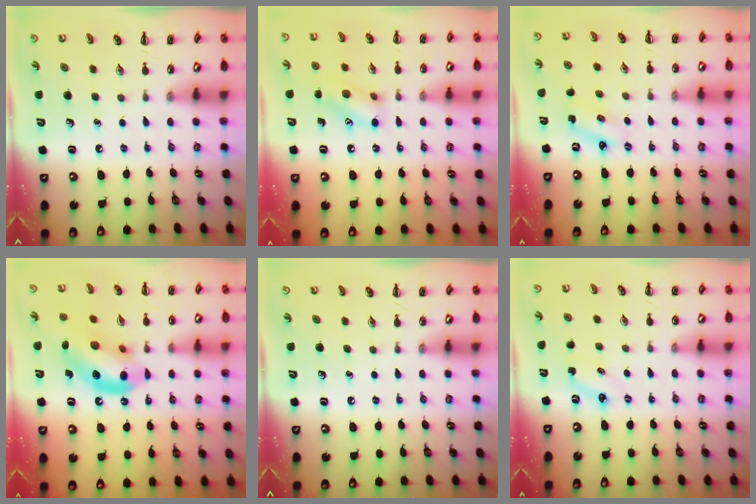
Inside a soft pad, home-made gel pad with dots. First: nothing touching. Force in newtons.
{"total": 11.1, "press": 11.0, "slide": 1.0}
{"total": 2.0, "press": 1.9, "slide": 0.6}
{"total": 14.8, "press": 14.4, "slide": 3.4}
{"total": 0.0}
{"total": 2.8, "press": 2.7, "slide": 0.7}